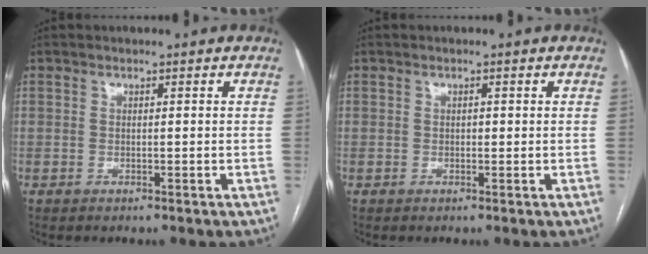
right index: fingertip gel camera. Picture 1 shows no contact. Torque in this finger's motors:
{"motor_torque": [0.08, 0.07, 0.03, 0.01]}